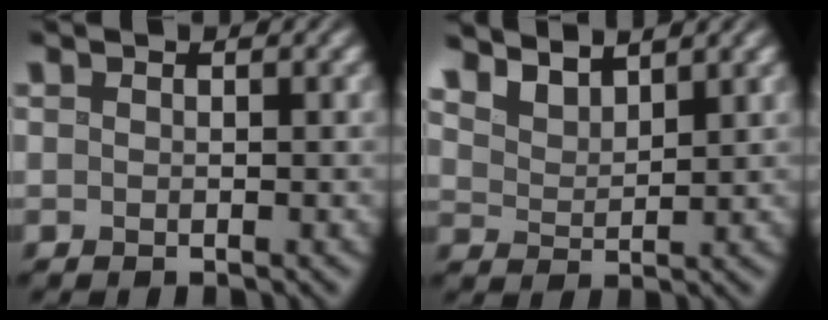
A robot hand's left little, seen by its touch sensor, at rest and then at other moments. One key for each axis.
{"total": 3.9, "fx": 3.5, "fy": 1.2, "fz": 1.2, "tx": -0.033, "ty": -0.002, "tz": 0.067}